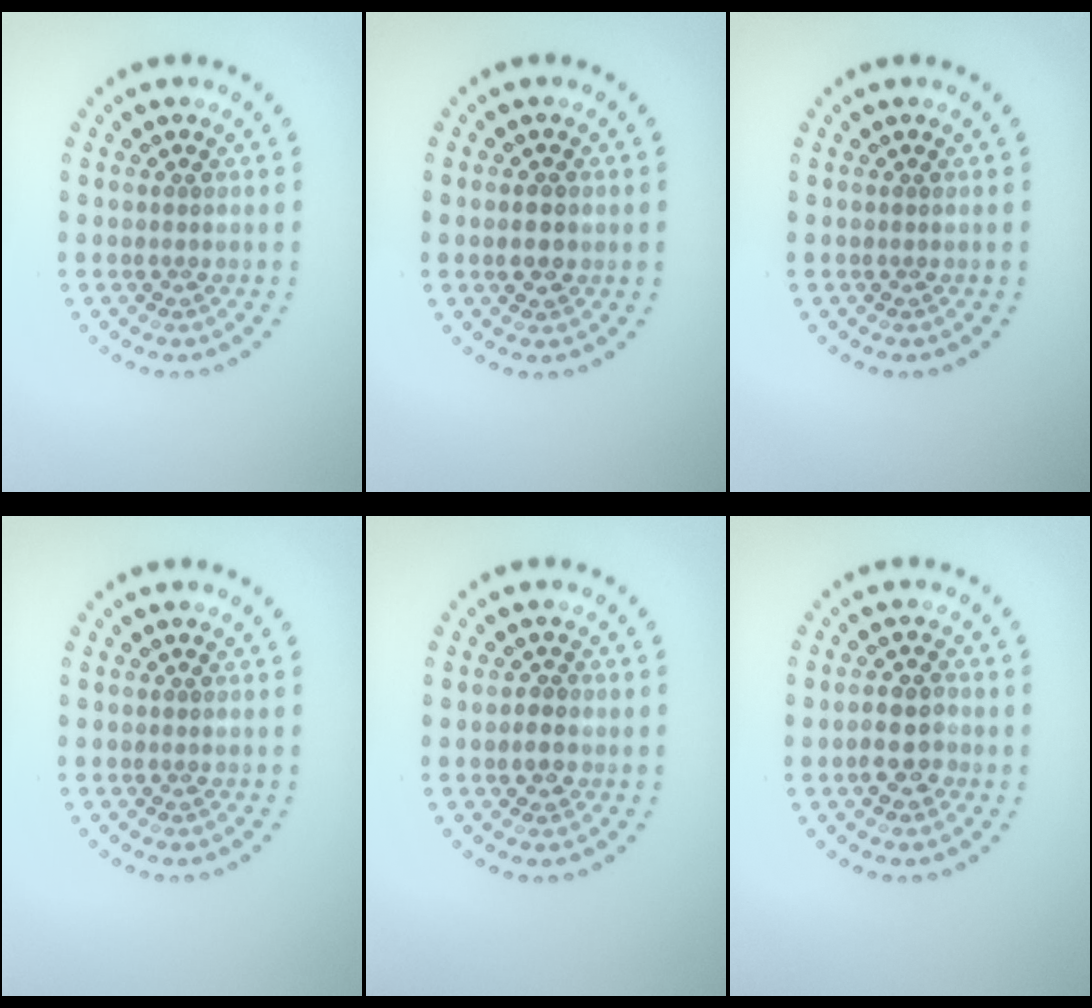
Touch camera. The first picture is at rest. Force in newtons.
{"total": 2.5, "press": 2.5, "slide": 0.3}
{"total": 0.0}
{"total": 0.0}
{"total": 1.2, "press": 1.2, "slide": 0.4}
{"total": 2.8, "press": 2.7, "slide": 0.8}